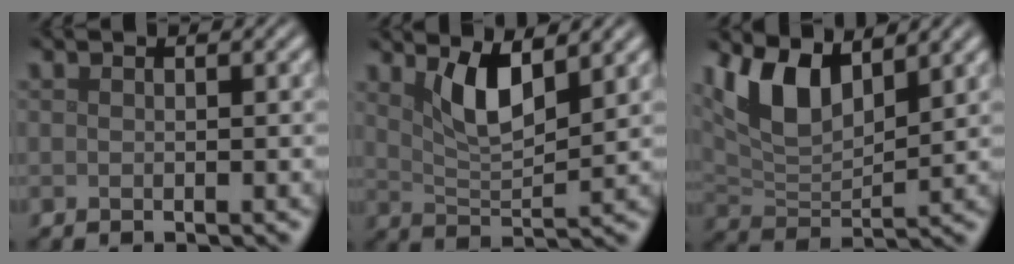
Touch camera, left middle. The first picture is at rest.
{"total": 4.4, "force": [2.4, 1.4, 3.5], "torque": [-0.071, -0.007, 0.047]}
{"total": 6.9, "force": [3.8, 3.2, 4.8], "torque": [-0.101, 0.001, 0.068]}